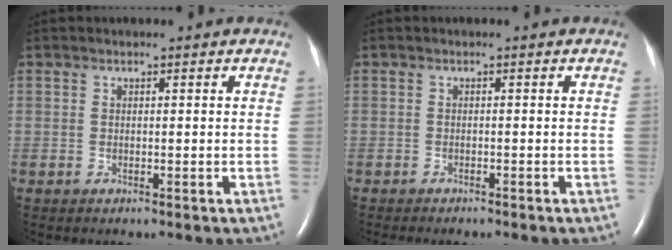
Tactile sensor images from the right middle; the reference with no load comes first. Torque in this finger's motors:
{"motor_torque": [0.08, -0.08, 0.10, 0.06]}